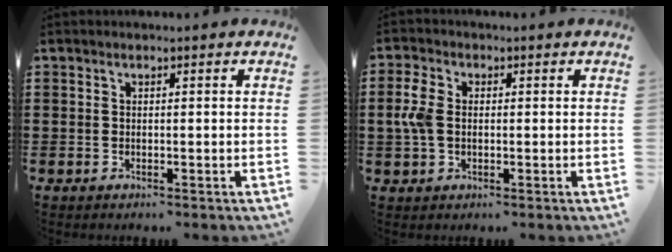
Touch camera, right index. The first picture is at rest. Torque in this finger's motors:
{"motor_torque": [0.71, 0.11, 0.29, 0.12]}